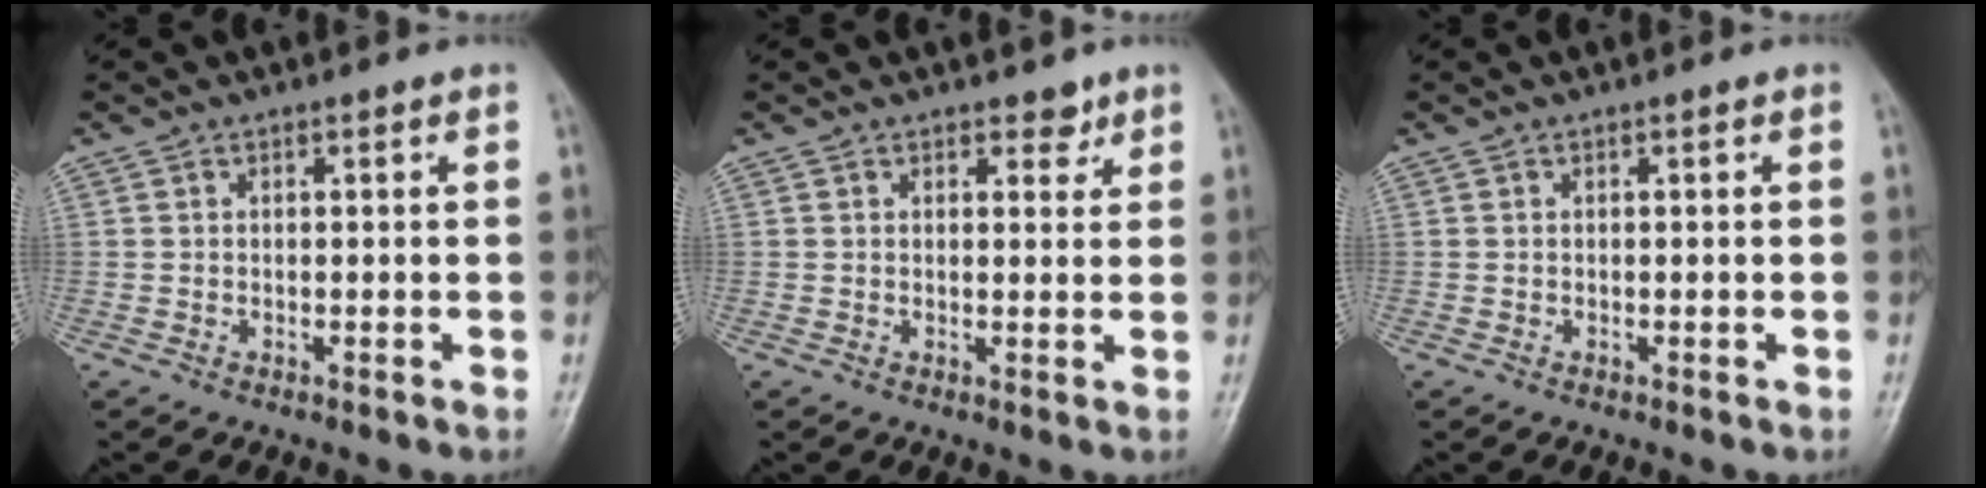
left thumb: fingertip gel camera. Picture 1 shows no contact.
{"total": 2.5, "force": [1.7, 1.5, 1.1], "torque": [0.004, -0.009, 0.022]}
{"total": 0.0}